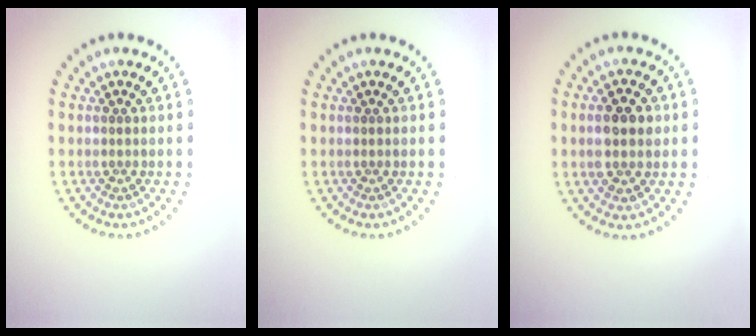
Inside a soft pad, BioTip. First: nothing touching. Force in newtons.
{"total": 0.0}
{"total": 3.8, "press": 3.8, "slide": 0.3}